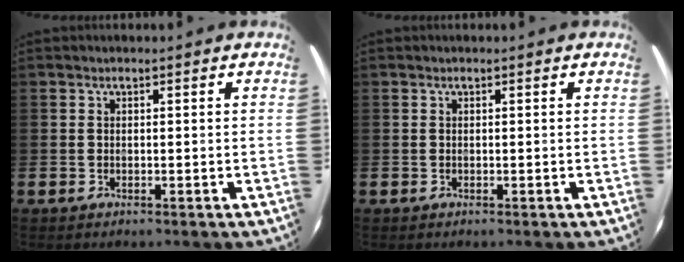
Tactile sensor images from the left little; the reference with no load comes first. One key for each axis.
{"total": 0.0}